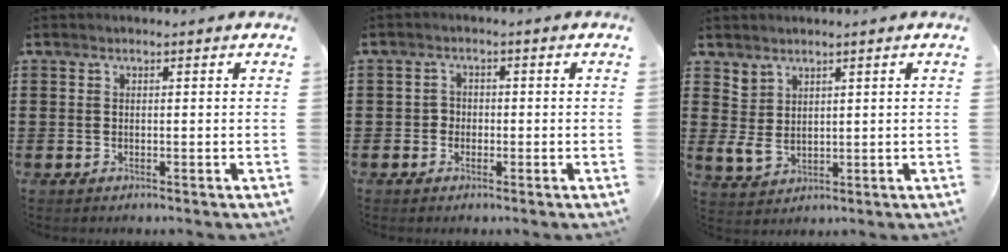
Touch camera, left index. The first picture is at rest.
{"total": 1.8, "force": [-0.8, 1.6, 0.4], "torque": [-0.014, 0.005, -0.019]}
{"total": 3.6, "force": [1.9, 2.6, 1.7], "torque": [-0.046, -0.004, 0.038]}